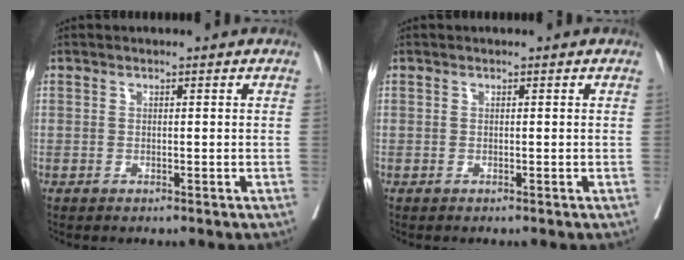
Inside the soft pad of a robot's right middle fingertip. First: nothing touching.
{"total": 0.0}